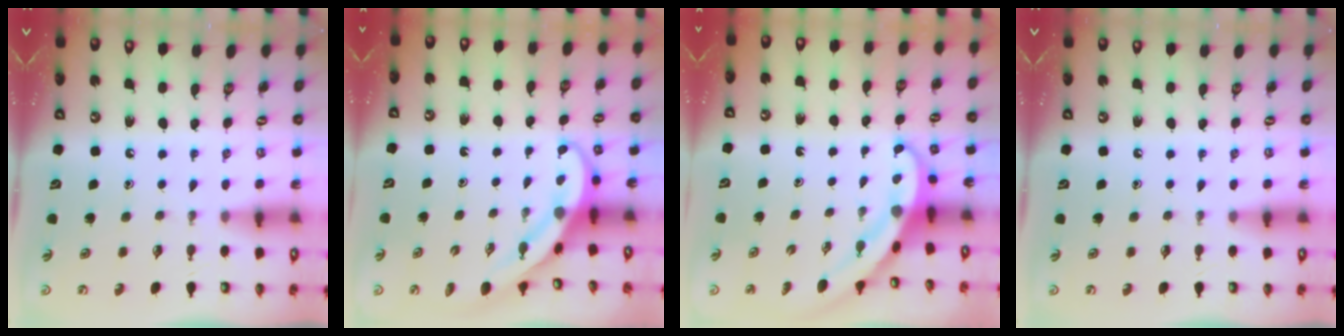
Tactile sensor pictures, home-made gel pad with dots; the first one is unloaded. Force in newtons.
{"total": 4.0, "press": 4.0, "slide": 0.3}
{"total": 4.3, "press": 4.2, "slide": 0.4}
{"total": 0.0}